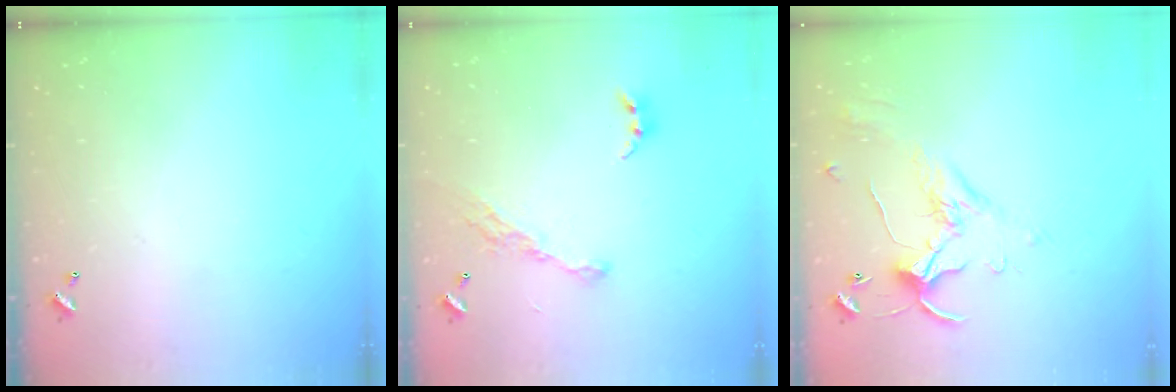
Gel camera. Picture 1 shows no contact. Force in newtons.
{"total": 10.4, "press": 10.3, "slide": 1.2}
{"total": 1.2, "press": 0.6, "slide": 1.1}